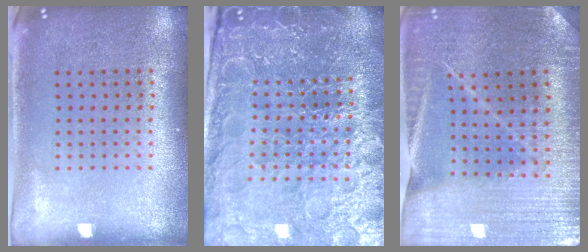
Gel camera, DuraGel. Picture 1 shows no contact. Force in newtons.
{"total": 5.7, "press": 5.2, "slide": 2.3}
{"total": 2.3, "press": 2.3, "slide": 0.1}